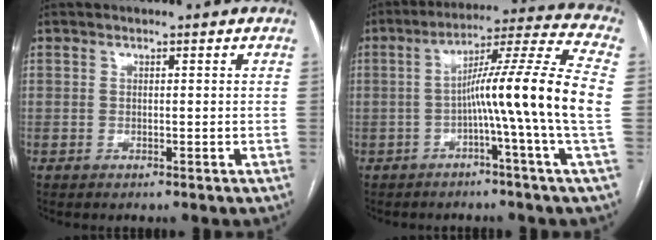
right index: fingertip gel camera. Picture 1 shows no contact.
{"total": 14.2, "force": [-2.2, -2.8, 13.7], "torque": [-0.209, 0.012, -0.047]}